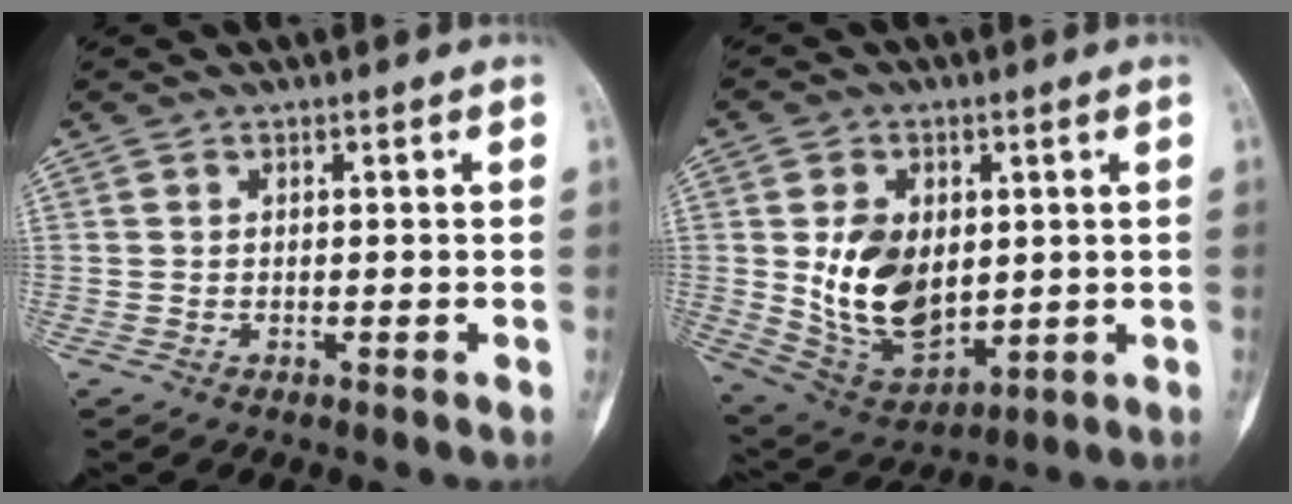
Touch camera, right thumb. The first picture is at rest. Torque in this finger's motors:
{"motor_torque": [1.22, 1.18, 0.74, -0.45, 0.13]}